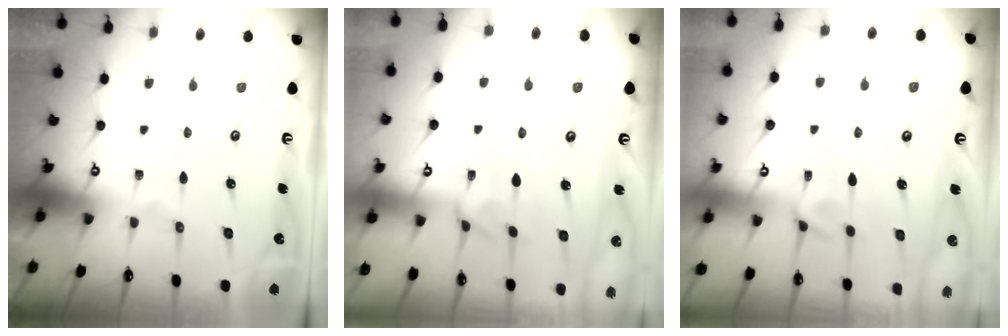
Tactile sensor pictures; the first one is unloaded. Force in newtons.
{"total": 0.9, "press": 0.5, "slide": 0.7}
{"total": 2.7, "press": 2.4, "slide": 1.2}